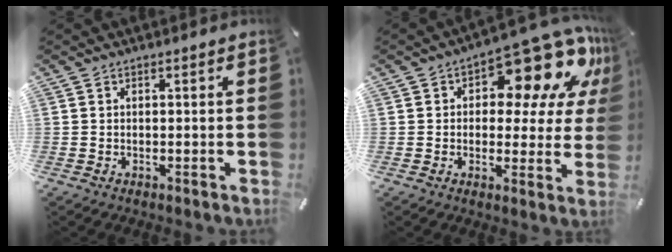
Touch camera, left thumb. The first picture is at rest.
{"total": 18.0, "force": [10.4, 8.8, 11.8], "torque": [-0.156, -0.077, 0.175]}